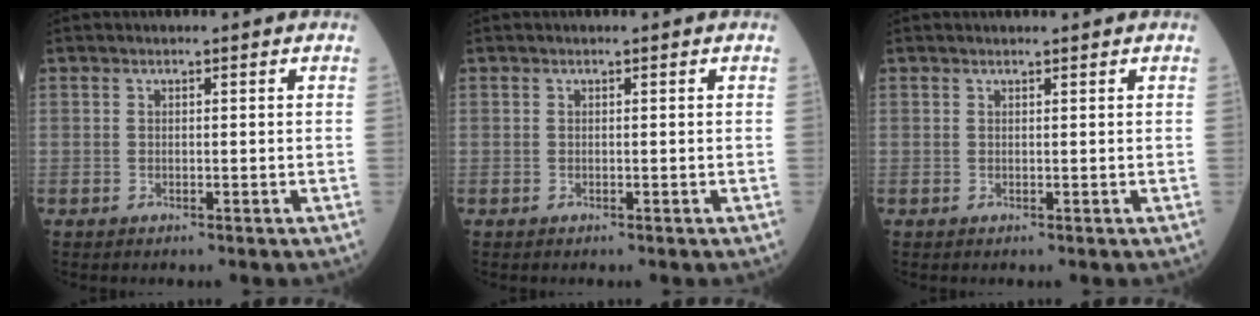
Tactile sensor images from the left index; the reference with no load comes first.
{"total": 0.0}
{"total": 0.8, "force": [0.8, 0.0, 0.1], "torque": [-0.004, 0.004, 0.013]}